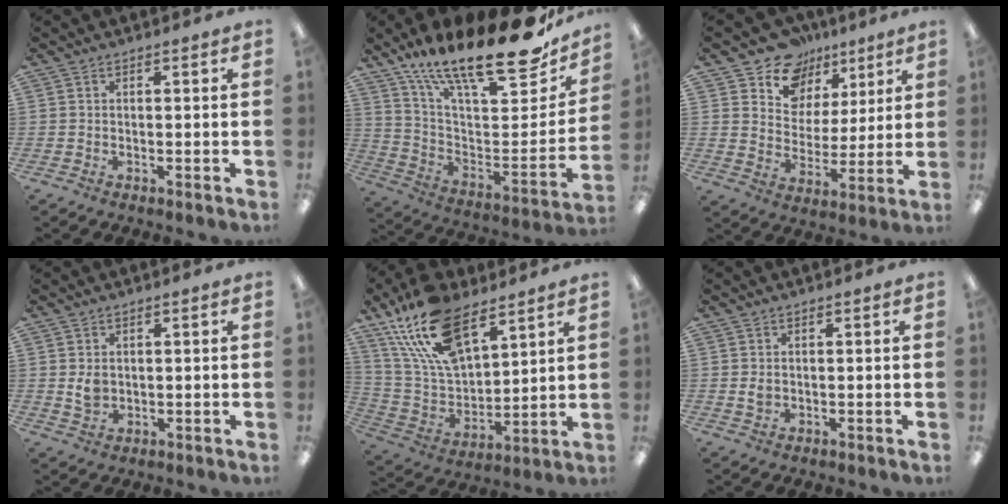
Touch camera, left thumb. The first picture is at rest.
{"total": 22.8, "force": [17.0, 6.4, 13.8], "torque": [-0.208, -0.126, 0.281]}
{"total": 12.2, "force": [8.6, 8.5, 1.7], "torque": [-0.041, -0.065, 0.166]}
{"total": 3.4, "force": [0.8, 2.5, 2.2], "torque": [-0.043, -0.002, 0.010]}
{"total": 21.4, "force": [13.5, 10.4, 13.0], "torque": [-0.267, -0.059, 0.245]}
{"total": 1.6, "force": [0.3, 1.0, 1.2], "torque": [-0.024, 0.004, 0.004]}